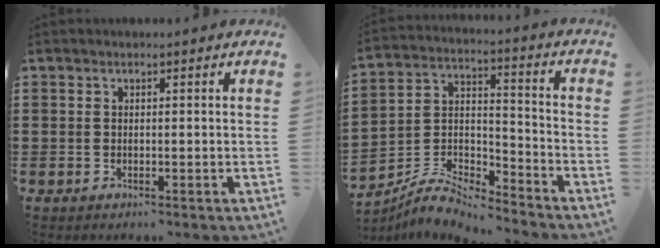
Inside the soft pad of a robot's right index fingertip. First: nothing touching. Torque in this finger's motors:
{"motor_torque": [0.43, -0.81, 0.04, -0.01]}